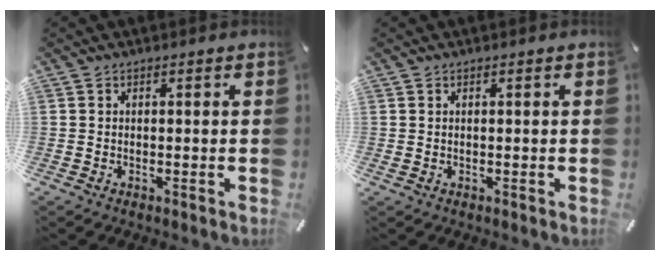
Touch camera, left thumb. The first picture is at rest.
{"total": 0.0}